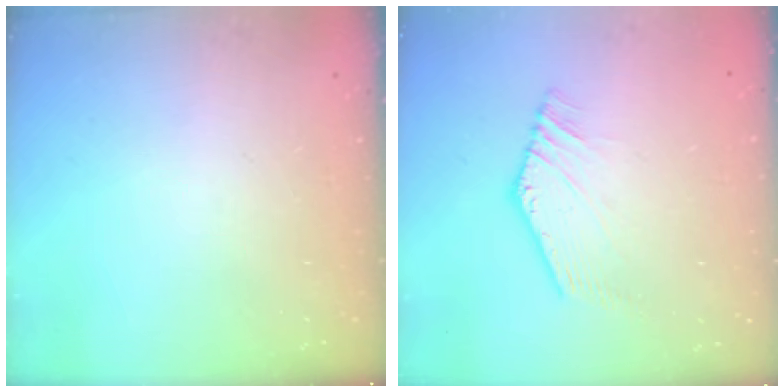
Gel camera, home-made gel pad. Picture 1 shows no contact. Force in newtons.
{"total": 2.2, "press": 2.2, "slide": 0.4}